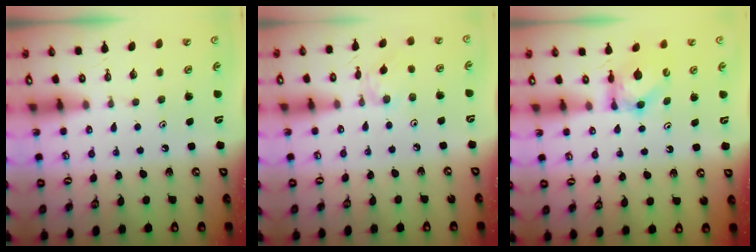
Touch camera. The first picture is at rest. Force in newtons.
{"total": 2.7, "press": 2.6, "slide": 0.3}
{"total": 6.2, "press": 6.2, "slide": 0.4}